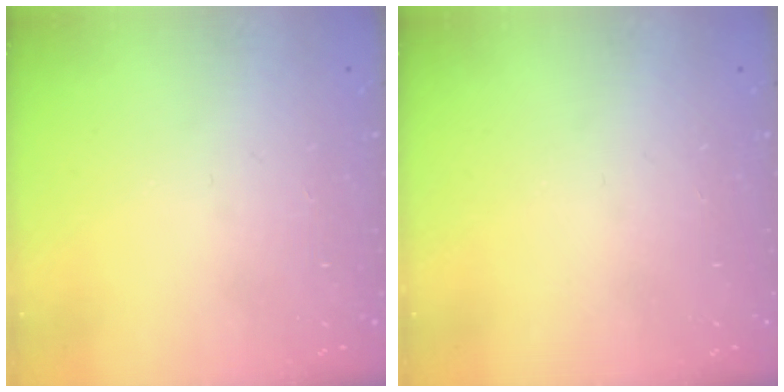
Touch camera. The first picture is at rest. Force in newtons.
{"total": 0.0}